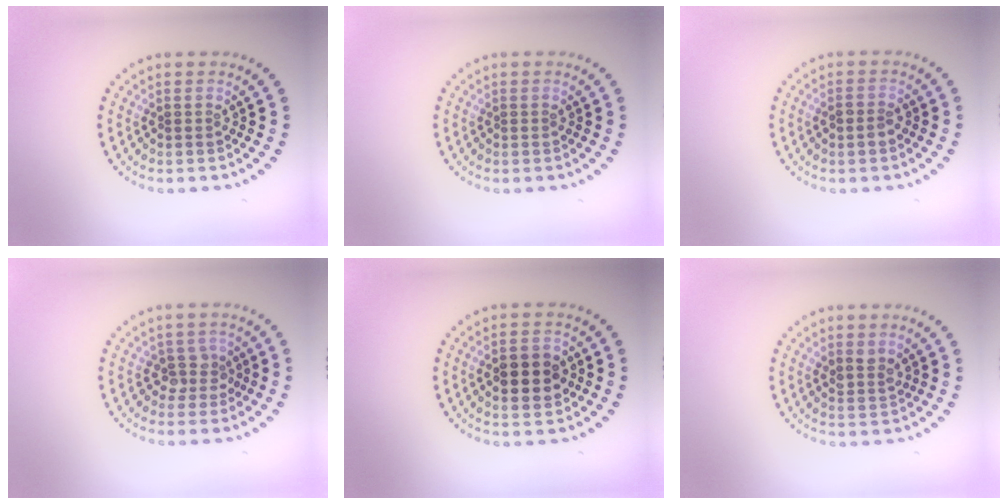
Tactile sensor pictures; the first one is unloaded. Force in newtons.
{"total": 0.0}
{"total": 1.4, "press": 1.4, "slide": 0.3}
{"total": 1.8, "press": 1.3, "slide": 1.3}
{"total": 4.5, "press": 4.5, "slide": 0.2}
{"total": 1.5, "press": 1.2, "slide": 0.8}